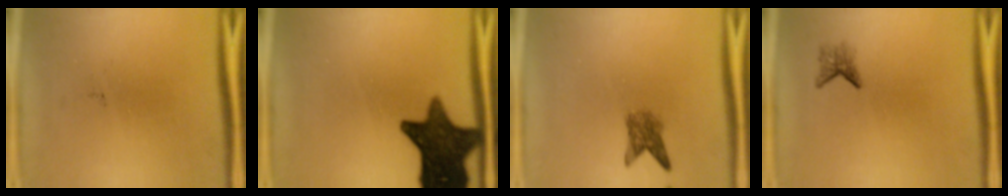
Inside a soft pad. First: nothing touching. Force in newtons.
{"total": 14.1}
{"total": 2.9}
{"total": 1.6}